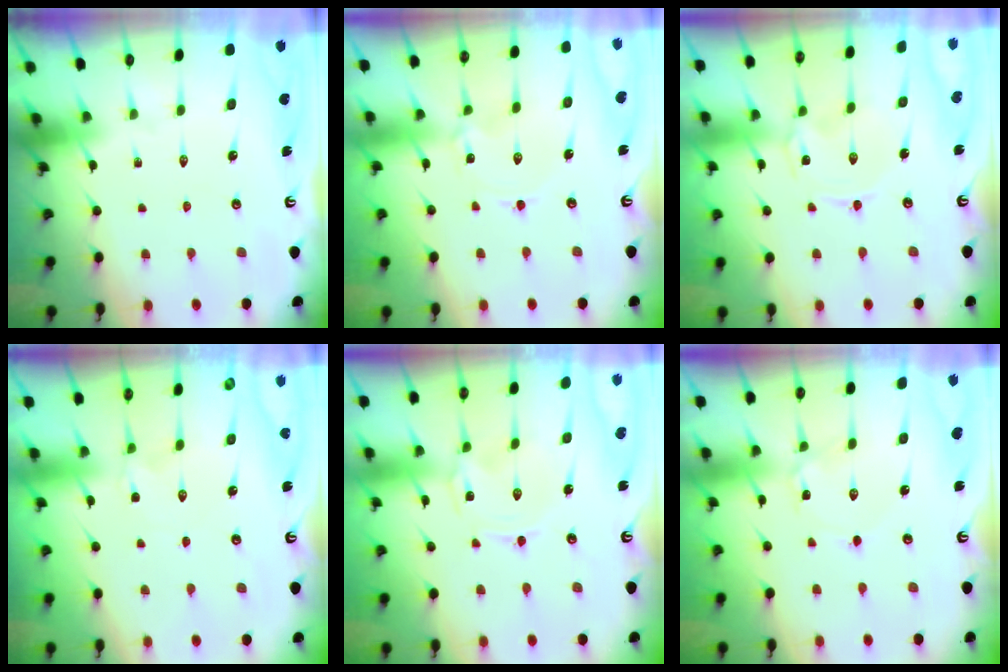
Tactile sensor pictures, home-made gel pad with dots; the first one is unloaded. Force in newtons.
{"total": 0.9, "press": 0.9, "slide": 0.1}
{"total": 1.4, "press": 1.4, "slide": 0.2}
{"total": 2.3, "press": 2.2, "slide": 0.4}
{"total": 0.8, "press": 0.7, "slide": 0.1}
{"total": 1.5, "press": 1.5, "slide": 0.1}